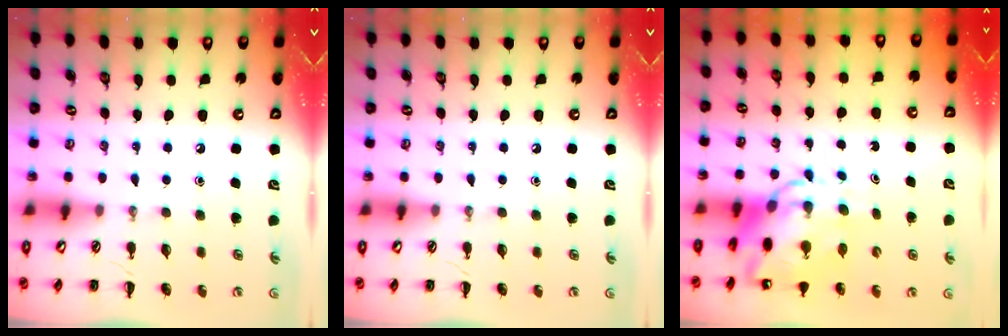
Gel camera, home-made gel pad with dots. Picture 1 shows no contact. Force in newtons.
{"total": 0.0}
{"total": 10.6, "press": 10.2, "slide": 2.6}